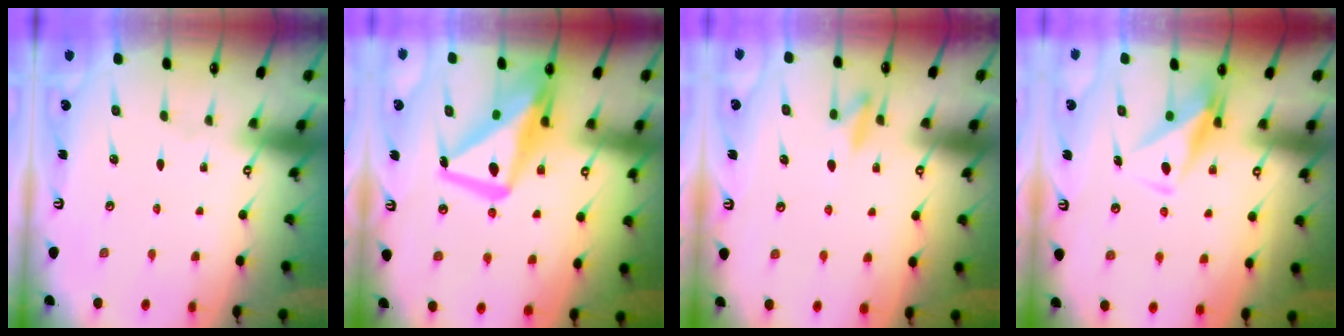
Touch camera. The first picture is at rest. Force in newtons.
{"total": 16.9, "press": 16.8, "slide": 1.8}
{"total": 7.6, "press": 7.5, "slide": 1.2}
{"total": 8.5, "press": 8.4, "slide": 0.8}